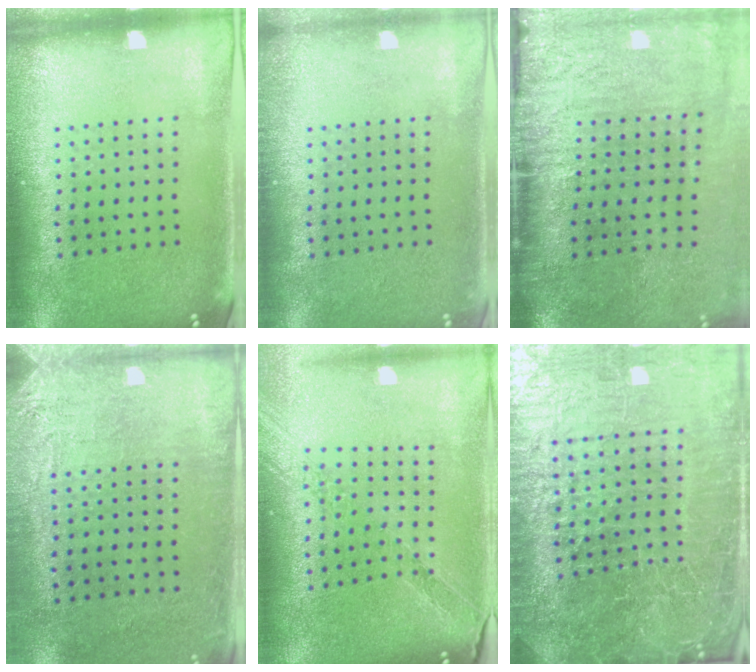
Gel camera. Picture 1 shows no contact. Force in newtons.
{"total": 0.9, "press": 0.8, "slide": 0.2}
{"total": 4.5, "press": 3.7, "slide": 2.6}
{"total": 2.7, "press": 2.3, "slide": 1.4}
{"total": 1.1, "press": 1.0, "slide": 0.1}
{"total": 7.8, "press": 6.7, "slide": 3.9}